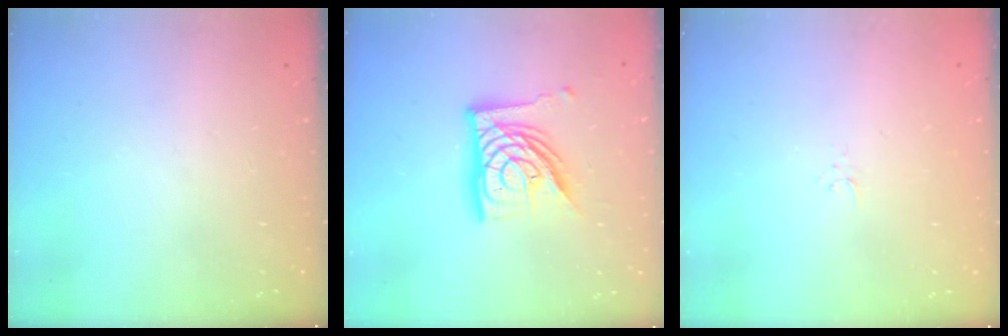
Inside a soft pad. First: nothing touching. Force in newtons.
{"total": 16.2, "press": 16.2, "slide": 1.3}
{"total": 2.3, "press": 2.3, "slide": 0.3}